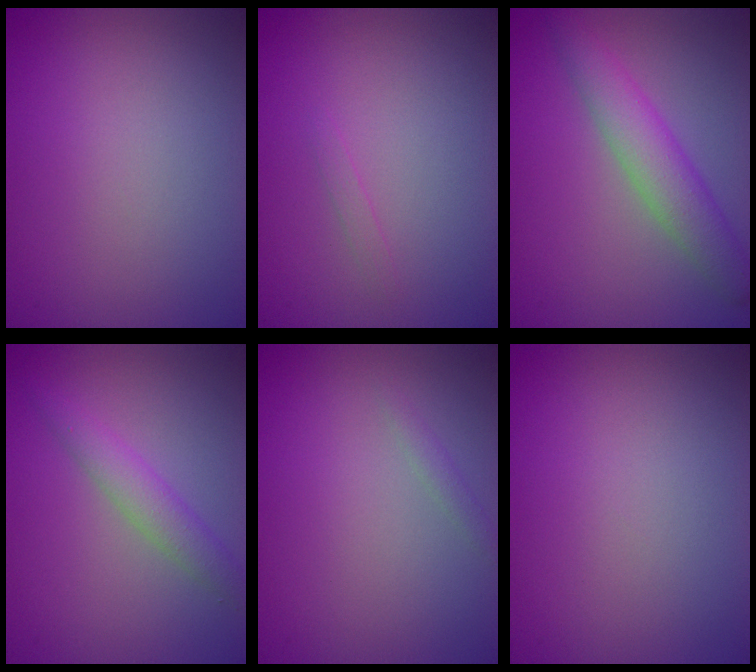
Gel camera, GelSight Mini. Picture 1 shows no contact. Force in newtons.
{"total": 0.5, "press": 0.5, "slide": 0.1}
{"total": 4.0, "press": 4.0, "slide": 0.1}
{"total": 2.7, "press": 2.7, "slide": 0.2}
{"total": 0.7, "press": 0.7, "slide": 0.0}
{"total": 0.0}